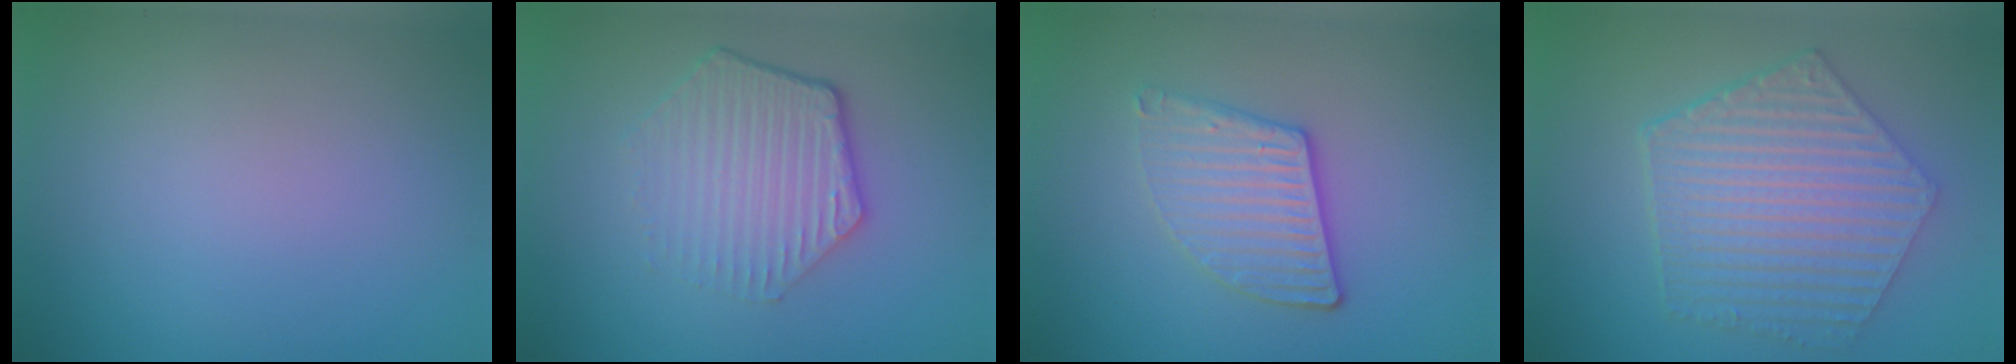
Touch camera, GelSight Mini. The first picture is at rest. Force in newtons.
{"total": 4.5, "press": 3.3, "slide": 3.0}
{"total": 3.4, "press": 3.0, "slide": 1.5}
{"total": 6.9, "press": 5.0, "slide": 4.8}